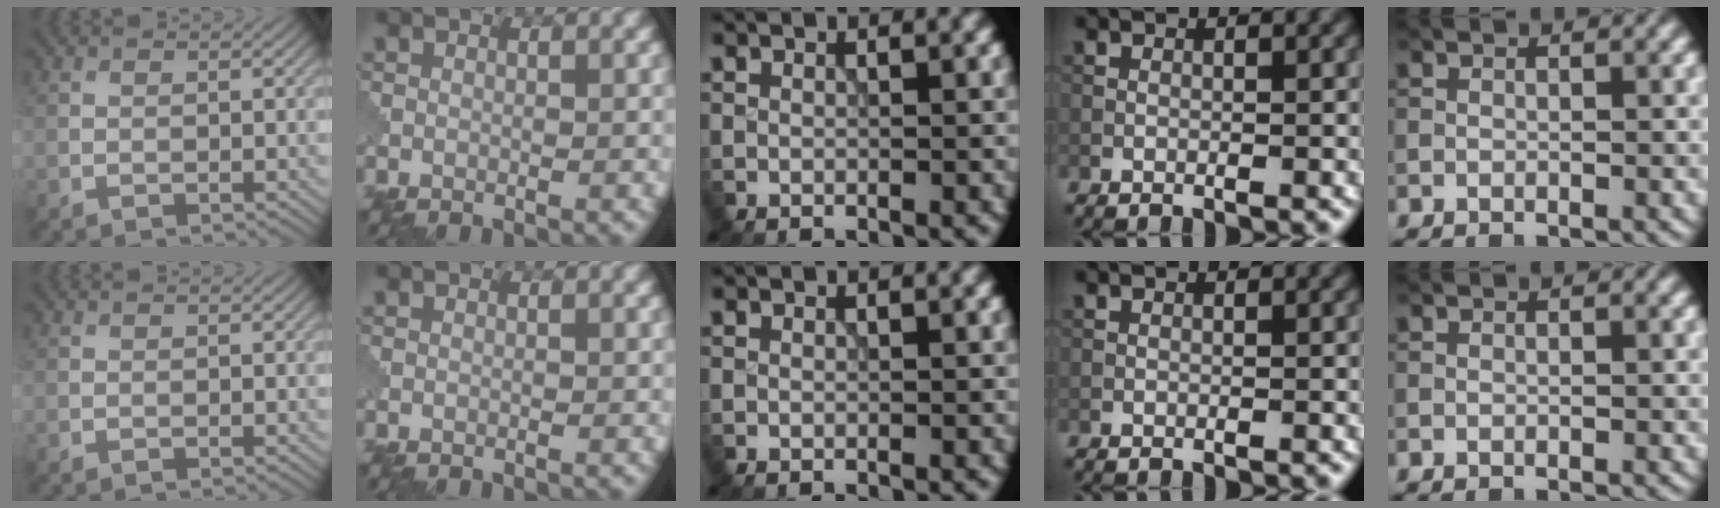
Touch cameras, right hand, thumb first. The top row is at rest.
{}